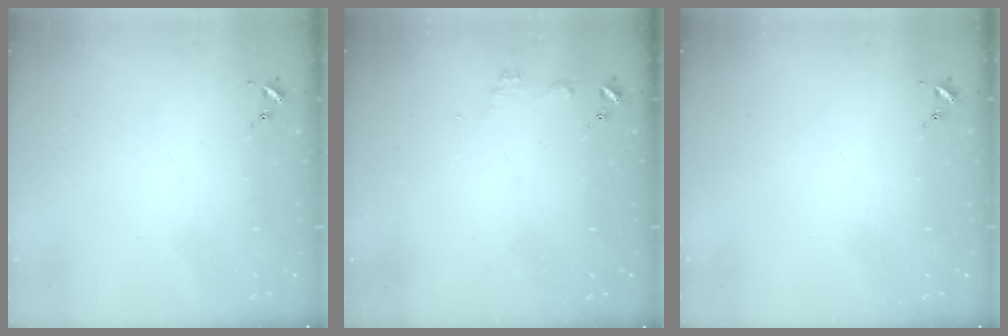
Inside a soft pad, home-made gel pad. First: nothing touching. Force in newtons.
{"total": 4.6, "press": 4.5, "slide": 0.4}
{"total": 0.0}